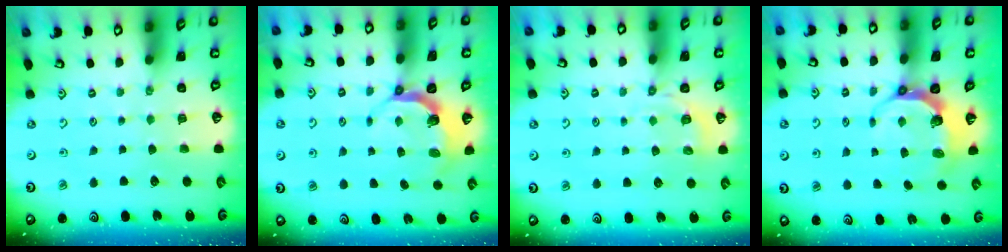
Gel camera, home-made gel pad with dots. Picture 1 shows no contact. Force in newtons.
{"total": 4.7, "press": 3.3, "slide": 3.4}
{"total": 2.9, "press": 2.2, "slide": 1.8}
{"total": 7.2, "press": 5.9, "slide": 4.1}